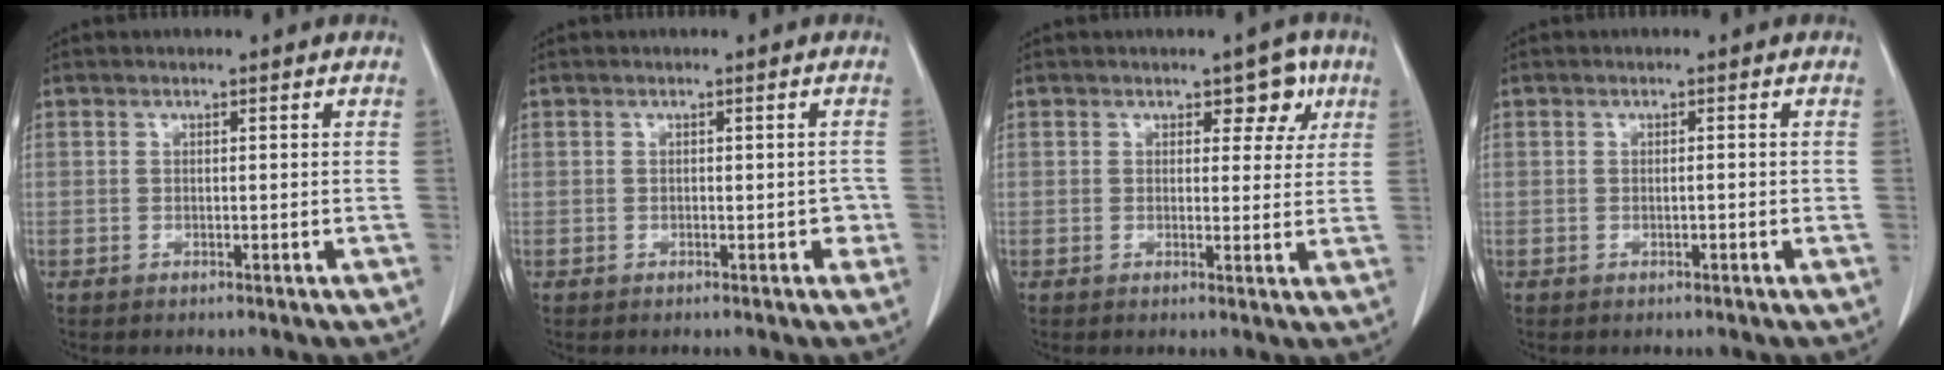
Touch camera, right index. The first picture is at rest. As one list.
[{"total": 2.0, "force": [-0.5, 1.3, 1.4], "torque": [-0.005, 0.009, -0.006]}, {"total": 4.2, "force": [2.1, 2.5, 2.7], "torque": [-0.017, 0.008, 0.023]}, {"total": 0.6, "force": [-0.2, 0.1, 0.6], "torque": [-0.009, 0.001, -0.002]}]